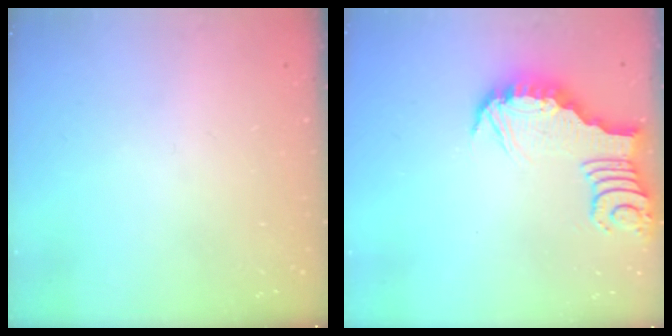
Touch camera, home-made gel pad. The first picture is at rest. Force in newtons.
{"total": 3.6, "press": 3.6, "slide": 0.2}